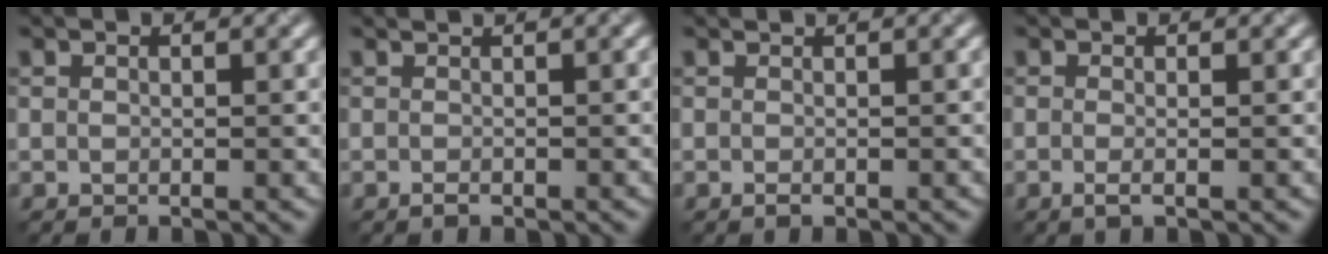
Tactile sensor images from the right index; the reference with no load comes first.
{"total": 1.4, "force": [-0.1, 0.4, 1.3], "torque": [-0.018, 0.004, -0.002]}
{"total": 1.1, "force": [-0.1, 0.3, 1.0], "torque": [-0.017, 0.004, -0.001]}
{"total": 1.3, "force": [-0.3, 0.4, 1.2], "torque": [-0.022, -0.006, -0.008]}